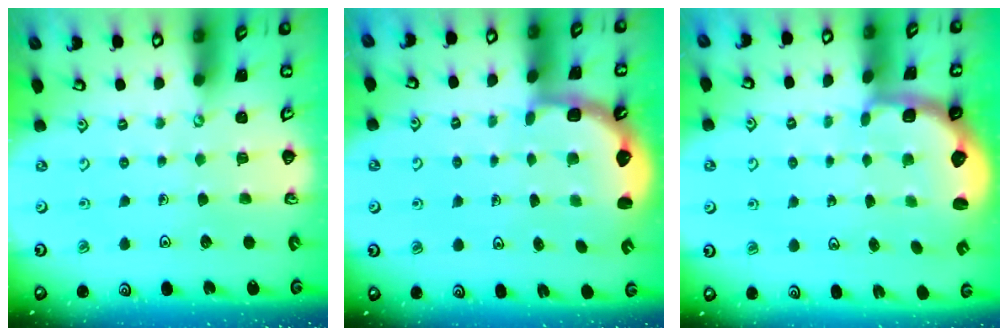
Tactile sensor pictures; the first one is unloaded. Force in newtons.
{"total": 2.5, "press": 2.1, "slide": 1.3}
{"total": 2.6, "press": 2.0, "slide": 1.7}